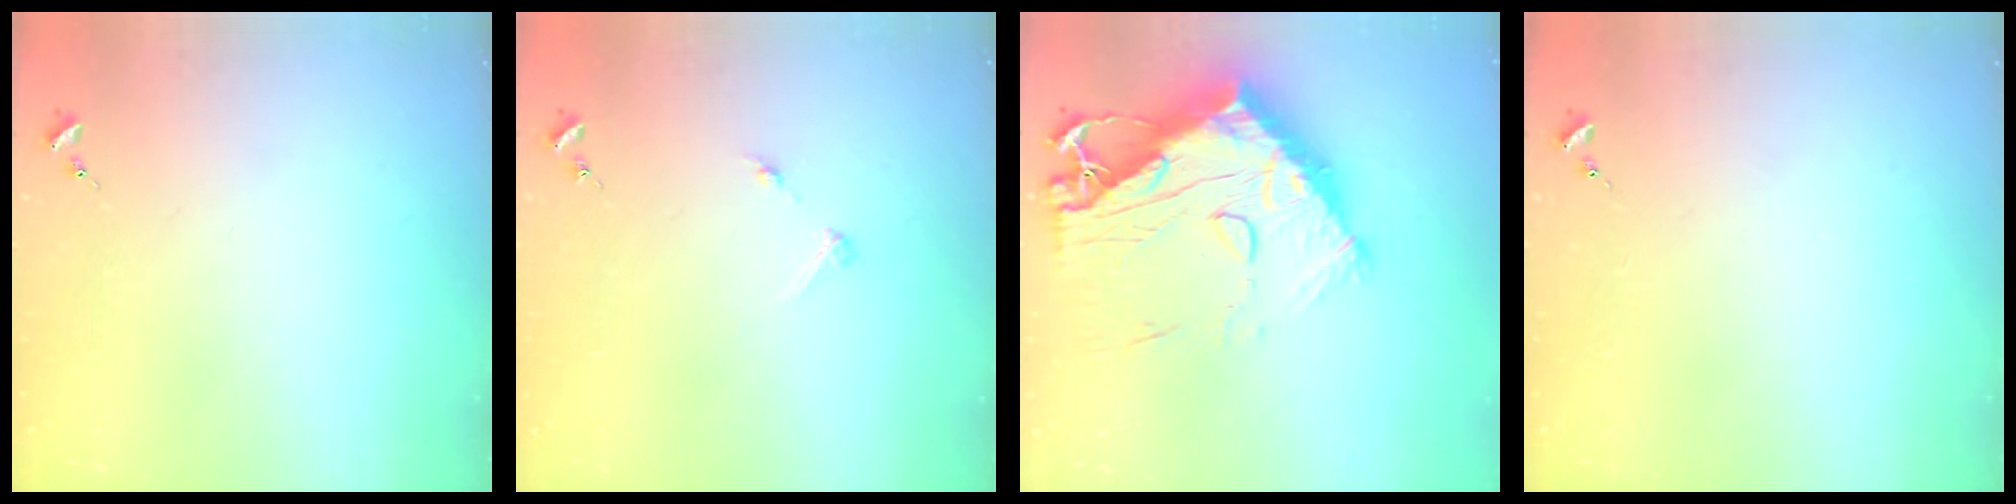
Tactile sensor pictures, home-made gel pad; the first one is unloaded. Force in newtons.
{"total": 2.8, "press": 2.8, "slide": 0.3}
{"total": 23.2, "press": 23.1, "slide": 2.2}
{"total": 0.0}